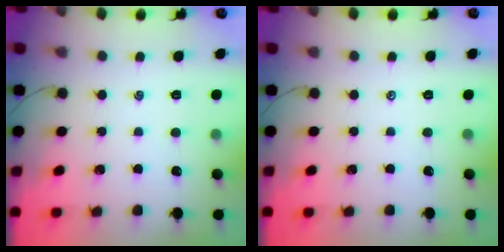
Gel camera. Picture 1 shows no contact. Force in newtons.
{"total": 0.0}